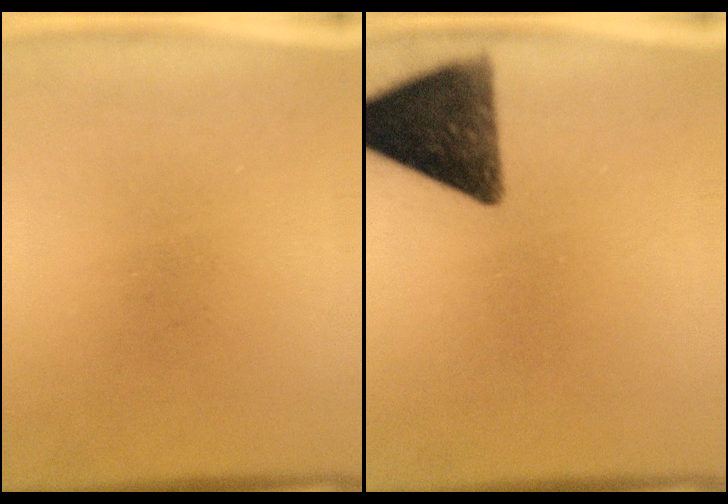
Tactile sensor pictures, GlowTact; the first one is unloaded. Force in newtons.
{"total": 12.0}